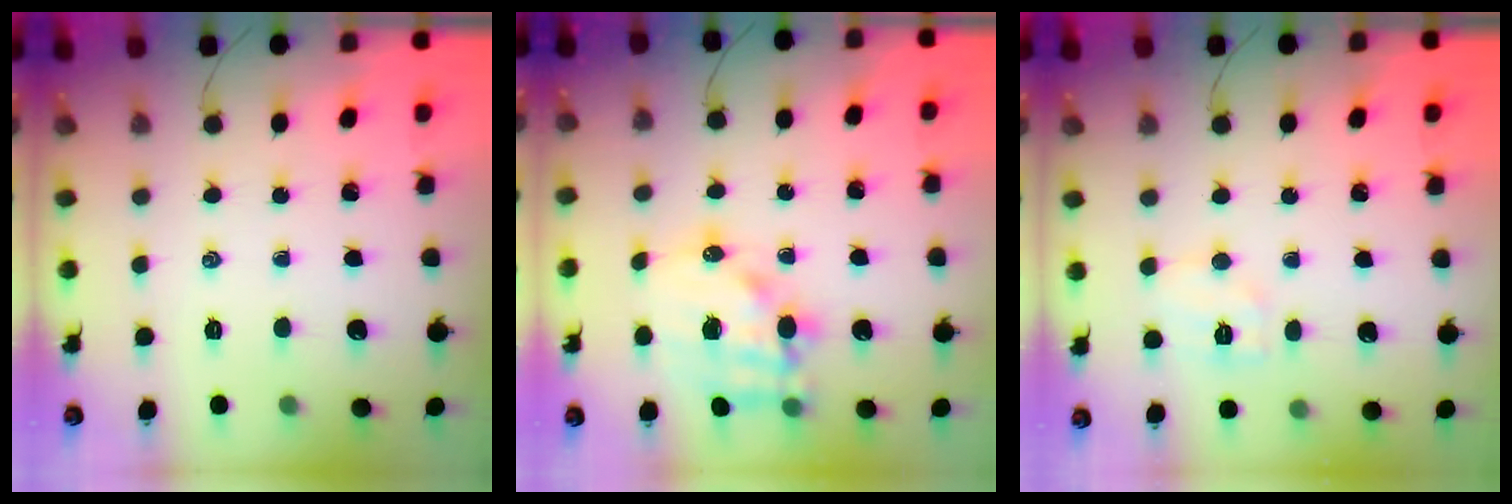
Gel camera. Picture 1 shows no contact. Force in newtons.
{"total": 14.5, "press": 14.2, "slide": 2.9}
{"total": 6.7, "press": 6.6, "slide": 1.1}